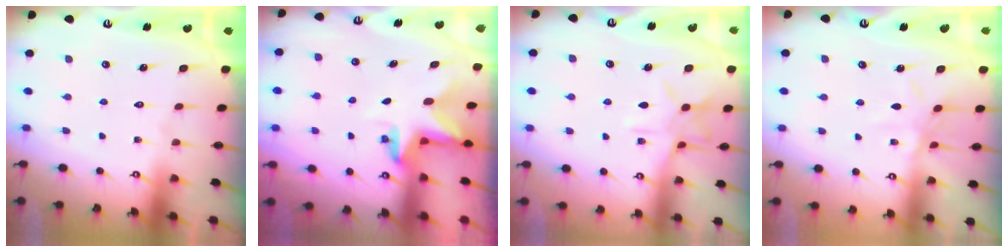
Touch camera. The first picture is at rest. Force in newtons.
{"total": 2.8, "press": 2.8, "slide": 0.1}
{"total": 8.8, "press": 8.8, "slide": 0.4}
{"total": 5.7, "press": 5.6, "slide": 0.7}